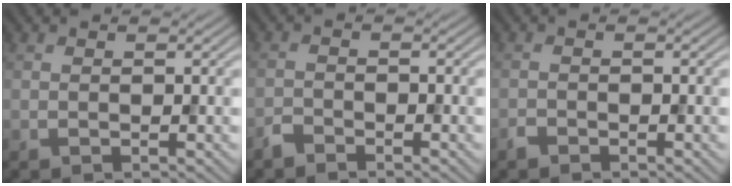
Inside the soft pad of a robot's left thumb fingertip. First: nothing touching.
{"total": 1.7, "force": [-1.5, 0.6, 0.4], "torque": [-0.008, 0.002, -0.036]}
{"total": 1.0, "force": [-0.9, 0.4, 0.2], "torque": [-0.005, 0.000, -0.019]}